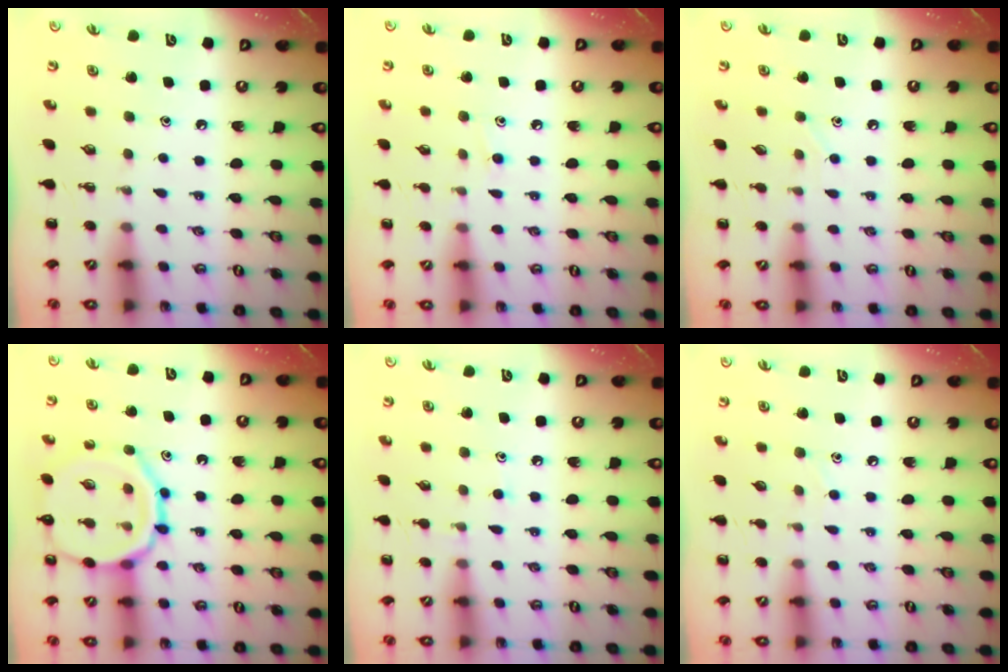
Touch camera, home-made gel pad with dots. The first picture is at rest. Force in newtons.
{"total": 7.1, "press": 6.7, "slide": 2.3}
{"total": 3.0, "press": 2.8, "slide": 1.0}
{"total": 15.2, "press": 15.1, "slide": 1.3}
{"total": 6.3, "press": 5.9, "slide": 2.1}
{"total": 2.3, "press": 2.2, "slide": 0.9}